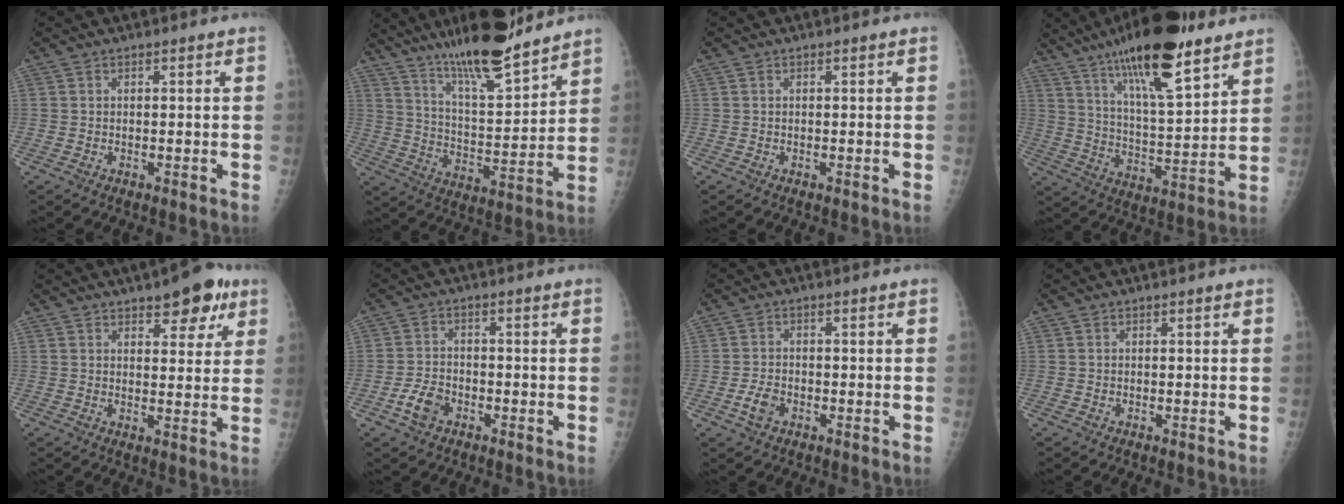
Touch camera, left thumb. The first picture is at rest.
{"total": 18.0, "force": [14.3, 3.2, 10.4], "torque": [-0.150, -0.078, 0.245]}
{"total": 0.0}
{"total": 20.7, "force": [13.5, 5.2, 14.8], "torque": [-0.236, -0.051, 0.227]}
{"total": 8.9, "force": [5.2, 3.9, 6.1], "torque": [-0.049, -0.019, 0.065]}
{"total": 4.9, "force": [-2.8, 3.2, 2.3], "torque": [-0.040, 0.019, -0.051]}
{"total": 3.5, "force": [-1.9, 2.3, 1.9], "torque": [-0.035, 0.012, -0.033]}
{"total": 0.0}